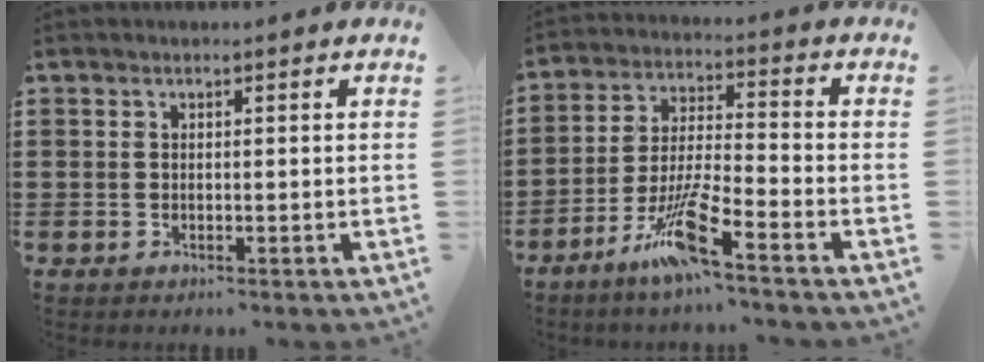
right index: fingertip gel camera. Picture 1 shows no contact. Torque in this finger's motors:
{"motor_torque": [0.23, 0.17, 0.62, 0.16]}